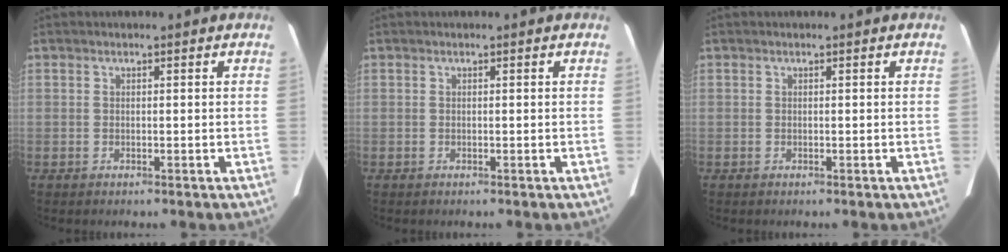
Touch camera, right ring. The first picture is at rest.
{"total": 0.0}
{"total": 0.0}